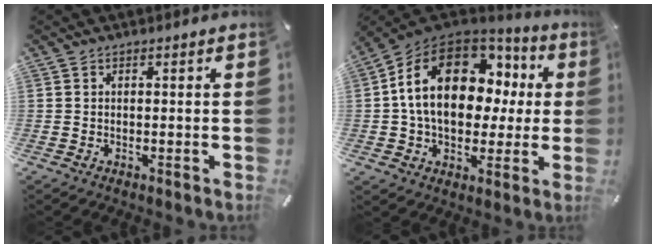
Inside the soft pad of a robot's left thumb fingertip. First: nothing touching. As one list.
[{"total": 20.8, "force": [4.0, 14.4, 14.5], "torque": [-0.264, -0.002, 0.069]}]